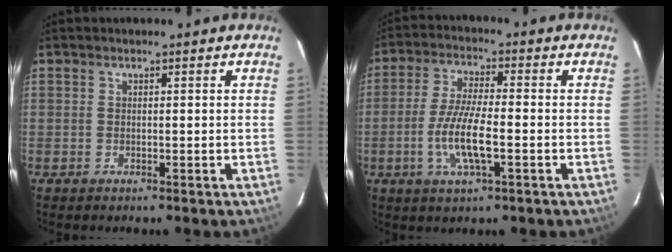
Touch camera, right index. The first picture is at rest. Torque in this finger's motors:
{"motor_torque": [1.33, -0.52, 0.77, 0.19]}